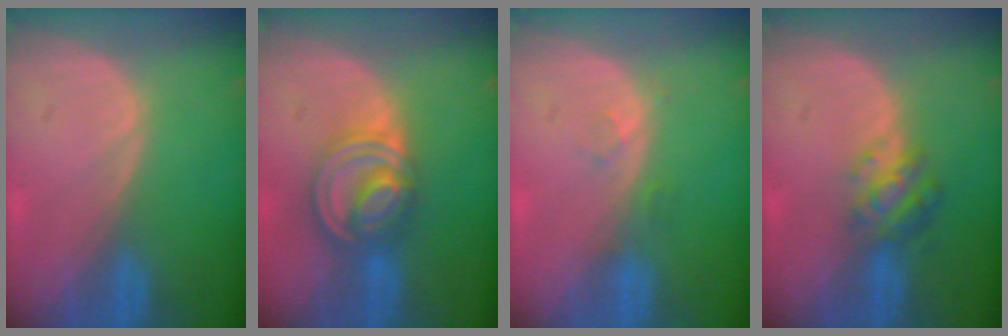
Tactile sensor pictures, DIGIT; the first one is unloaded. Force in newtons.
{"total": 8.3, "press": 7.1, "slide": 4.4}
{"total": 1.4, "press": 1.4, "slide": 0.1}
{"total": 4.8, "press": 4.5, "slide": 1.7}